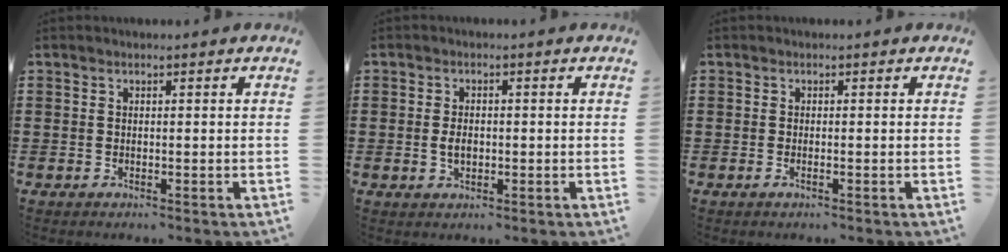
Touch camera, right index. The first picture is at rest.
{"total": 2.4, "force": [-0.2, 1.3, 1.9], "torque": [-0.038, 0.002, -0.004]}
{"total": 0.6, "force": [-0.2, -0.1, 0.6], "torque": [-0.011, -0.006, -0.002]}